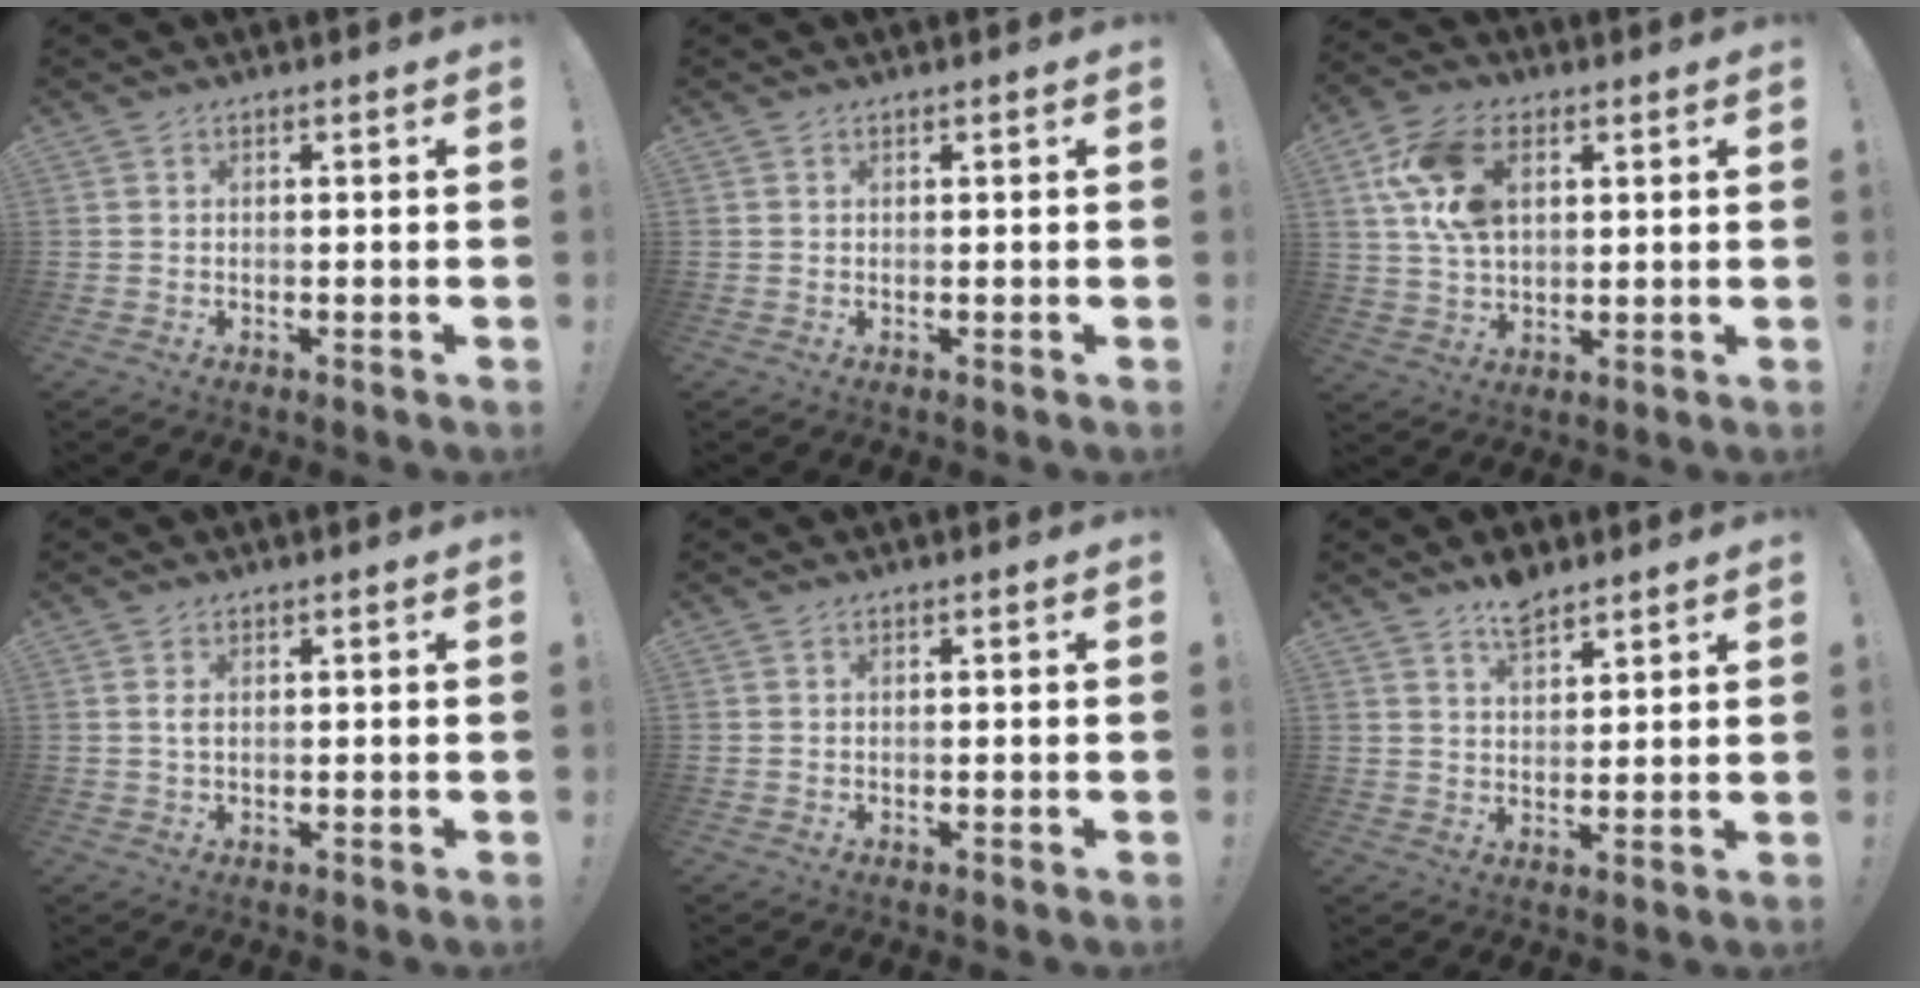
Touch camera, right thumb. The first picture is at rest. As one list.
[{"total": 0.0}, {"total": 15.0, "force": [5.1, 9.7, 10.2], "torque": [-0.196, -0.004, 0.094]}, {"total": 1.4, "force": [0.3, 0.5, 1.3], "torque": [-0.024, 0.003, 0.003]}, {"total": 0.0}, {"total": 6.5, "force": [5.2, 2.7, 2.8], "torque": [-0.042, -0.028, 0.092]}]